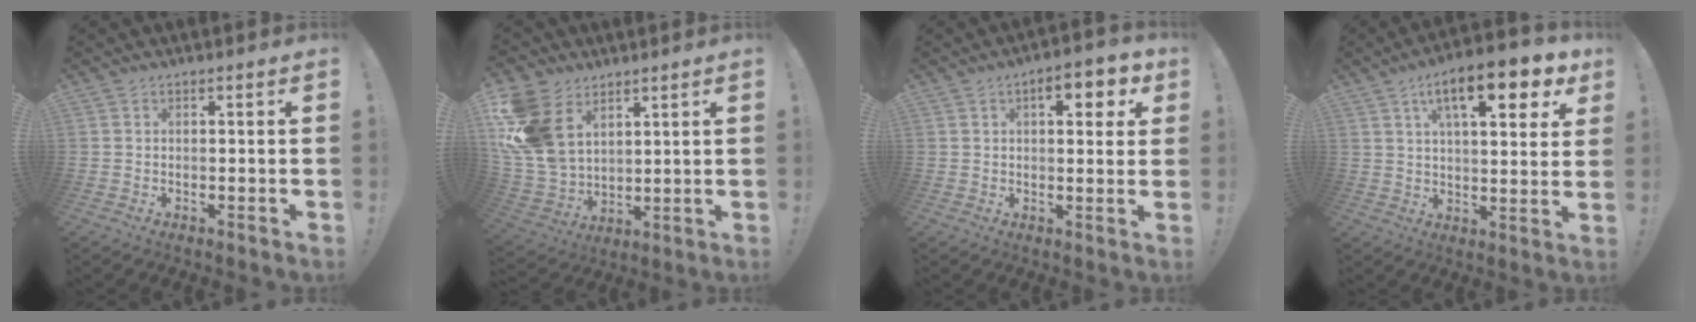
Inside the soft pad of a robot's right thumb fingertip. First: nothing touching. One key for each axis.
{"total": 17.6, "fx": 7.2, "fy": 12.5, "fz": 10.1, "tx": -0.216, "ty": -0.034, "tz": 0.142}
{"total": 8.2, "fx": 3.5, "fy": 3.4, "fz": 6.5, "tx": -0.074, "ty": -0.009, "tz": 0.052}
{"total": 16.2, "fx": 7.6, "fy": 5.4, "fz": 13.3, "tx": -0.195, "ty": -0.028, "tz": 0.115}